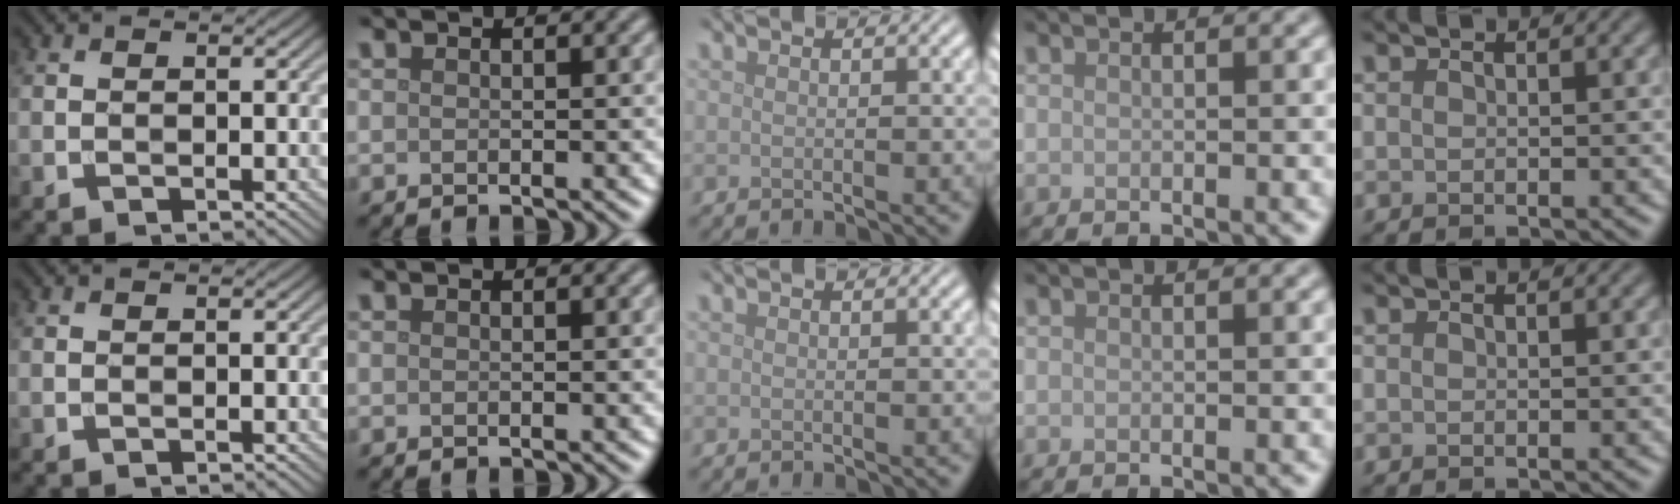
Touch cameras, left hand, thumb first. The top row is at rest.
{}